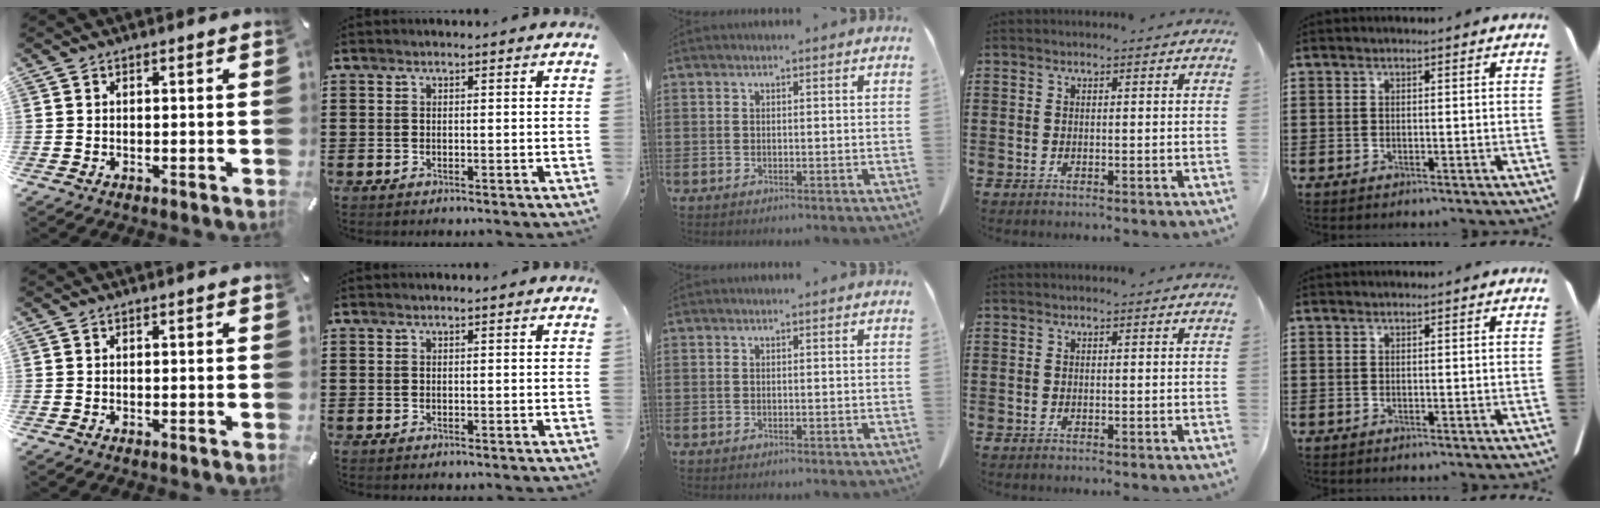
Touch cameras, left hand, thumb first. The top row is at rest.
{}